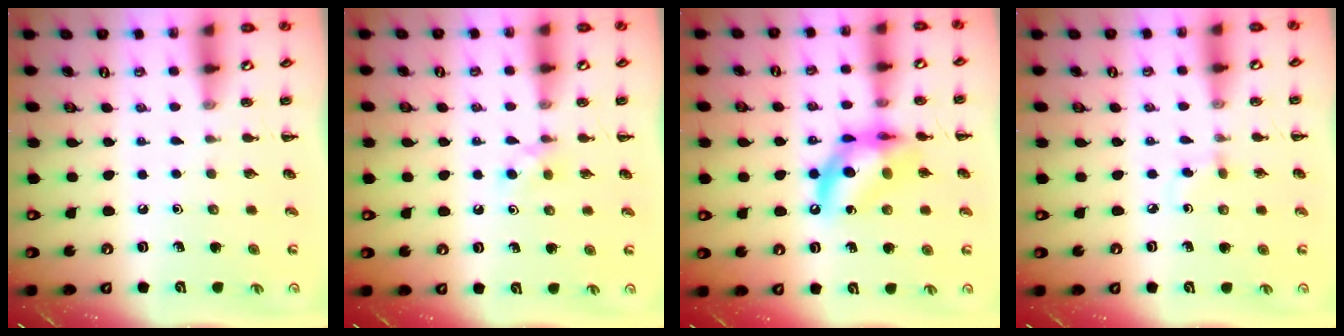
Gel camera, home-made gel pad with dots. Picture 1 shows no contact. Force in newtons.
{"total": 2.9, "press": 2.7, "slide": 1.1}
{"total": 12.8, "press": 12.4, "slide": 3.4}
{"total": 2.6, "press": 2.4, "slide": 1.2}